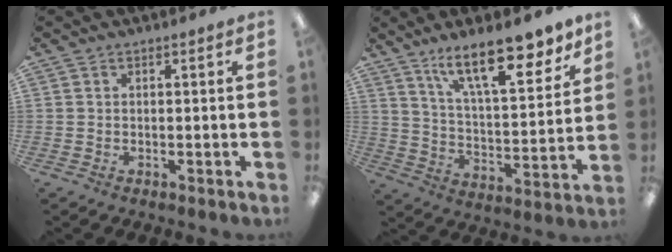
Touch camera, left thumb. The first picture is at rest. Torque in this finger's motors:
{"motor_torque": [2.48, 0.88, 1.71, -1.06, 0.36]}